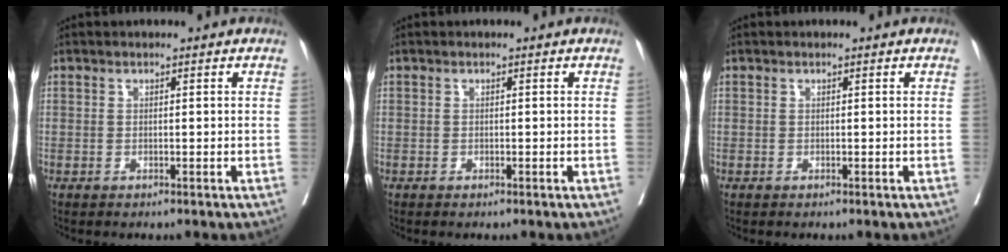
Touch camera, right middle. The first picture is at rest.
{"total": 0.0}
{"total": 0.0}